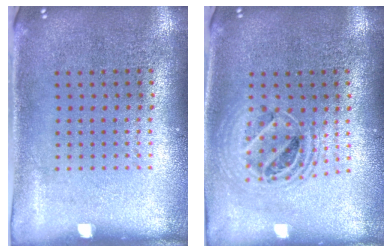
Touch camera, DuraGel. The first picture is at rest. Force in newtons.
{"total": 1.7, "press": 1.4, "slide": 0.9}